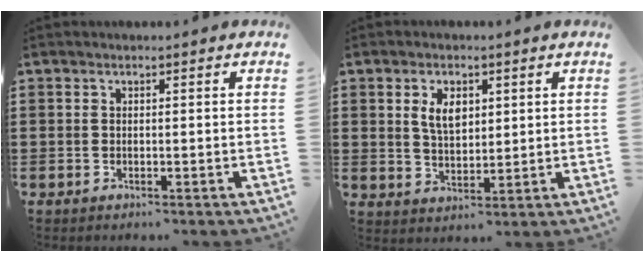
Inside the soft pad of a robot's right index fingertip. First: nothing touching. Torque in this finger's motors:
{"motor_torque": [0.90, 0.76, 0.13, 0.08]}